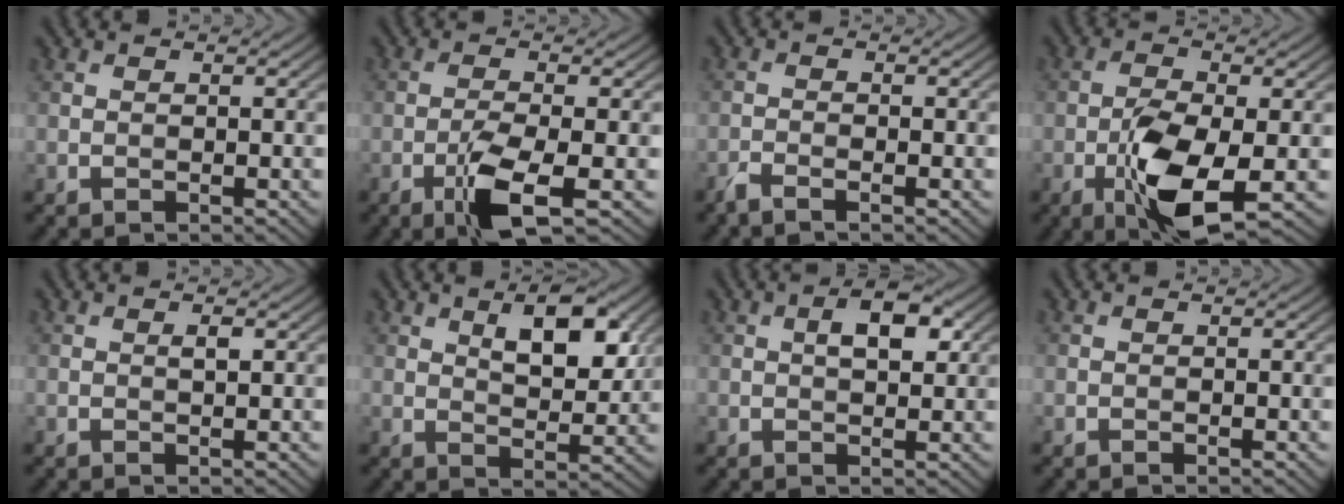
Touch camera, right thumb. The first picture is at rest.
{"total": 5.5, "force": [-2.4, 1.1, 4.8], "torque": [-0.098, 0.004, -0.049]}
{"total": 1.6, "force": [-1.3, 0.0, 1.0], "torque": [-0.020, -0.001, -0.035]}
{"total": 9.1, "force": [-3.2, 3.5, 7.8], "torque": [-0.152, -0.008, -0.060]}
{"total": 0.9, "force": [0.3, 0.2, 0.8], "torque": [-0.015, 0.000, 0.006]}
{"total": 8.1, "force": [3.4, 3.6, 6.4], "torque": [-0.102, 0.001, 0.059]}
{"total": 4.3, "force": [1.2, 2.0, 3.7], "torque": [-0.063, 0.006, 0.016]}
{"total": 0.0}